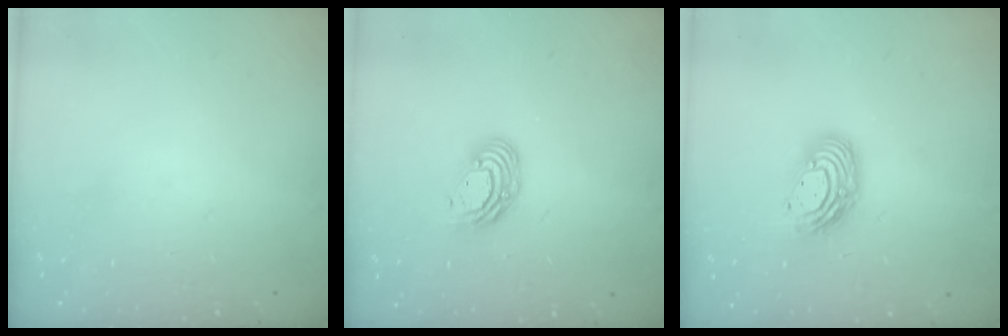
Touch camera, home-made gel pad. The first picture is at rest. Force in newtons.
{"total": 9.8, "press": 9.7, "slide": 1.7}
{"total": 11.7, "press": 11.7, "slide": 0.9}